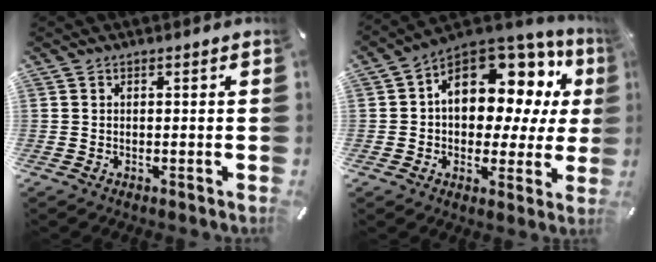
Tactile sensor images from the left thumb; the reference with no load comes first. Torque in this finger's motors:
{"motor_torque": [1.31, 1.24, 1.22, -0.87, 0.53]}